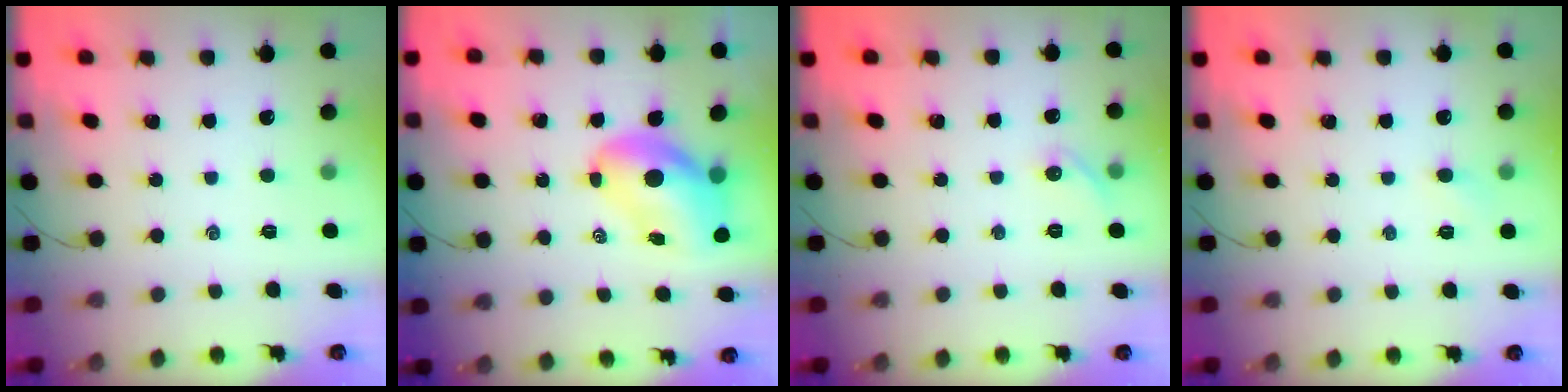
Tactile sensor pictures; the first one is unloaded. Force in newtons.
{"total": 10.5, "press": 10.1, "slide": 3.1}
{"total": 4.9, "press": 4.7, "slide": 1.3}
{"total": 2.2, "press": 2.1, "slide": 0.6}